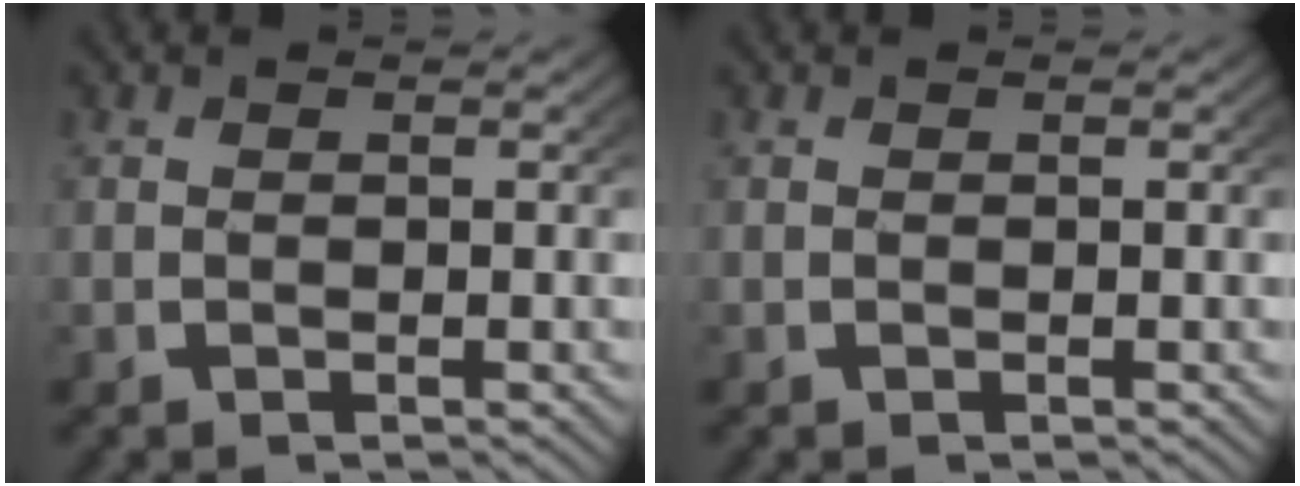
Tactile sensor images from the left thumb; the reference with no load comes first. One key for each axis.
{"total": 0.0}